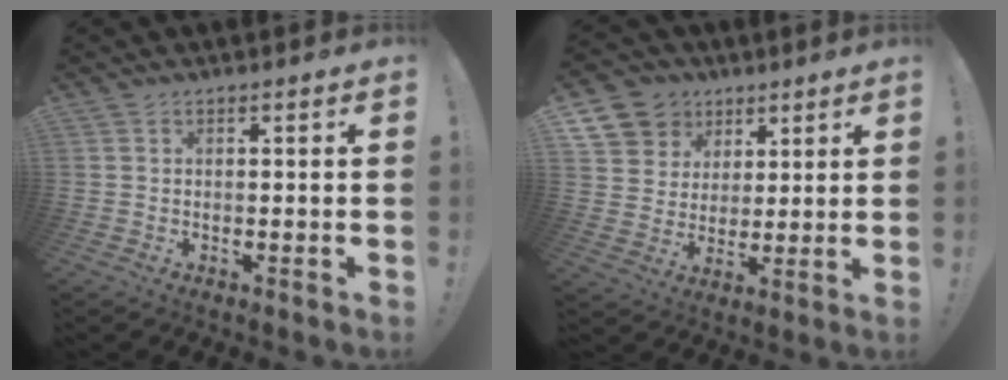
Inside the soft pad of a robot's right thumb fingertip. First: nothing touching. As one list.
[{"total": 10.6, "force": [5.5, 8.8, 2.2], "torque": [-0.034, -0.038, 0.112]}]